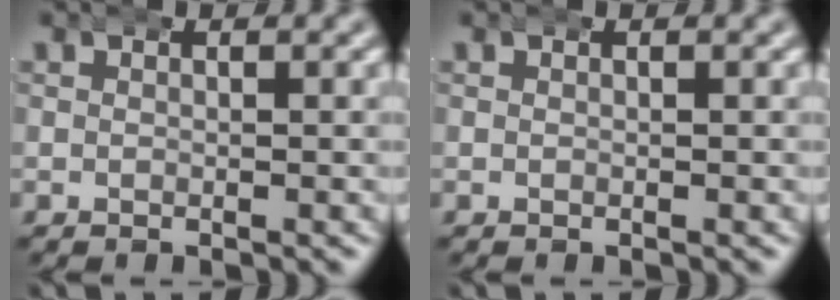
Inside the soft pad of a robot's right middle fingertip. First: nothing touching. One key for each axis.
{"total": 0.0}